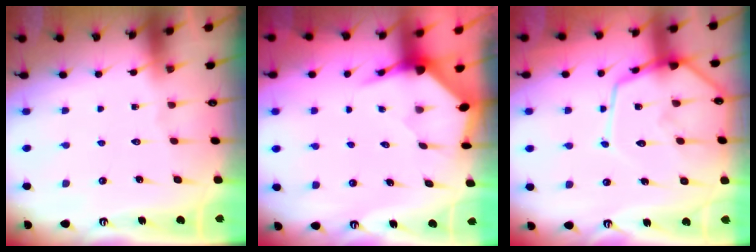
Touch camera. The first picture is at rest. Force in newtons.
{"total": 3.5, "press": 3.5, "slide": 0.4}
{"total": 14.9, "press": 14.8, "slide": 1.3}